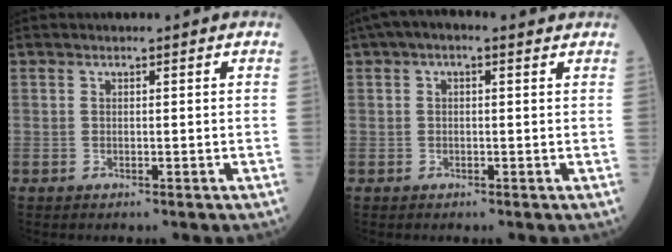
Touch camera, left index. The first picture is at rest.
{"total": 4.6, "force": [2.7, 1.9, 3.2], "torque": [-0.068, 0.039, 0.043]}